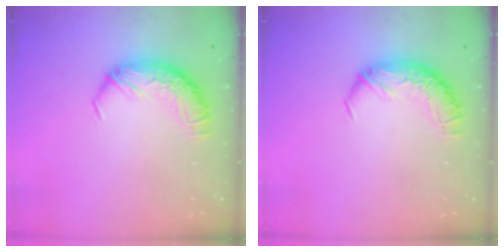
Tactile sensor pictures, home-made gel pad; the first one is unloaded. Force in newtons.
{"total": 0.0}